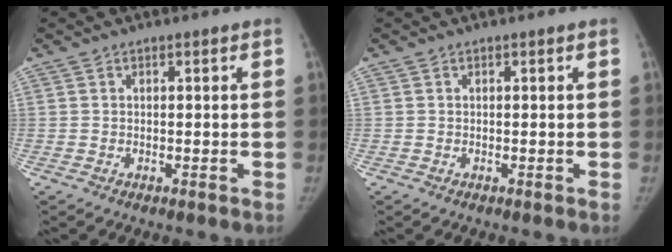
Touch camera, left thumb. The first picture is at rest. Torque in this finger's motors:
{"motor_torque": [-0.04, 0.04, 0.21, -0.02, 0.00]}